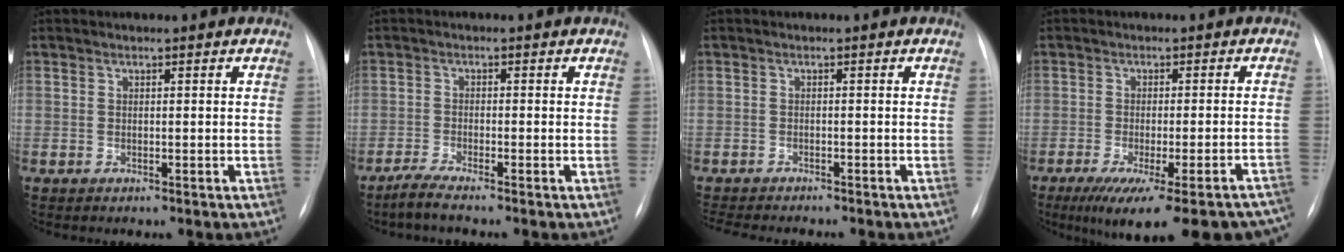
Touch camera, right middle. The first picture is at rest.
{"total": 2.7, "force": [-2.3, -0.6, 1.2], "torque": [-0.042, -0.012, -0.050]}
{"total": 7.8, "force": [-7.2, 1.2, 3.0], "torque": [-0.045, -0.010, -0.102]}
{"total": 20.7, "force": [-17.2, 3.5, 11.0], "torque": [-0.102, -0.016, -0.213]}